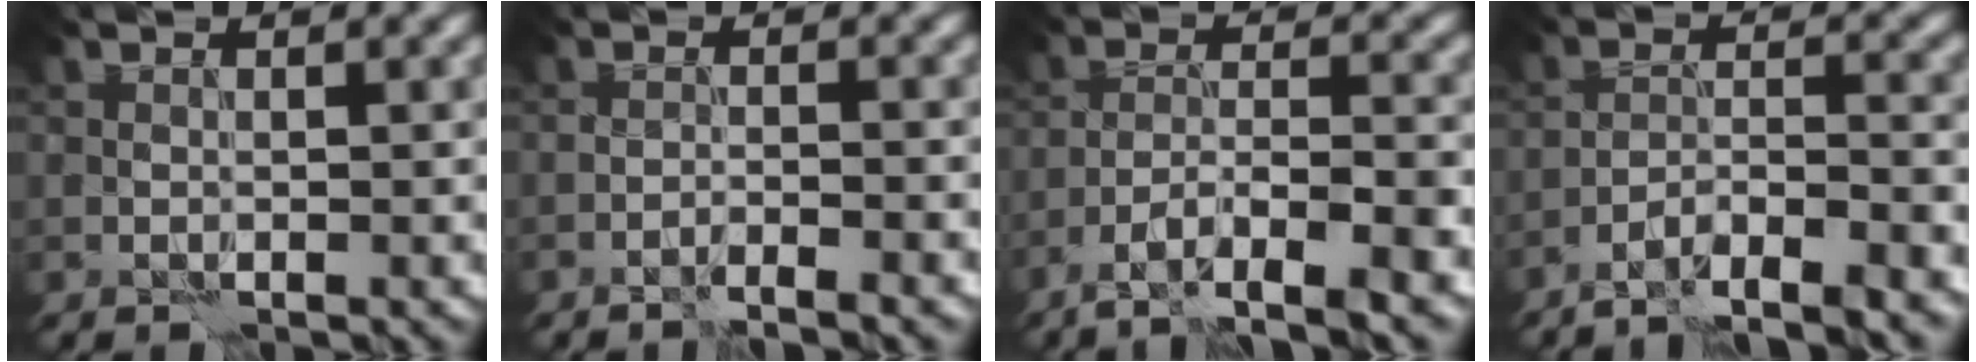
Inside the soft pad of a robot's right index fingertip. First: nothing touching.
{"total": 1.8, "force": [-1.7, -0.5, 0.6], "torque": [-0.010, 0.005, -0.034]}
{"total": 6.1, "force": [-4.6, 0.6, 4.0], "torque": [-0.060, 0.006, -0.083]}
{"total": 6.6, "force": [-5.8, 0.6, 3.2], "torque": [-0.044, 0.008, -0.099]}